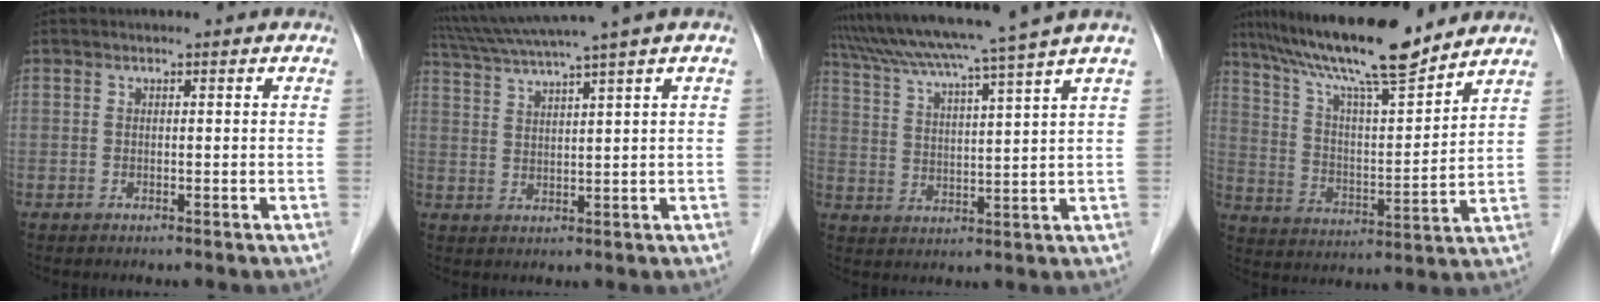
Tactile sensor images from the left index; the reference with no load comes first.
{"total": 9.9, "force": [8.0, -2.0, 5.5], "torque": [-0.097, 0.021, 0.131]}
{"total": 14.7, "force": [12.2, -2.5, 7.9], "torque": [-0.138, -0.008, 0.184]}
{"total": 16.7, "force": [14.2, 1.2, 8.7], "torque": [-0.153, 0.007, 0.245]}